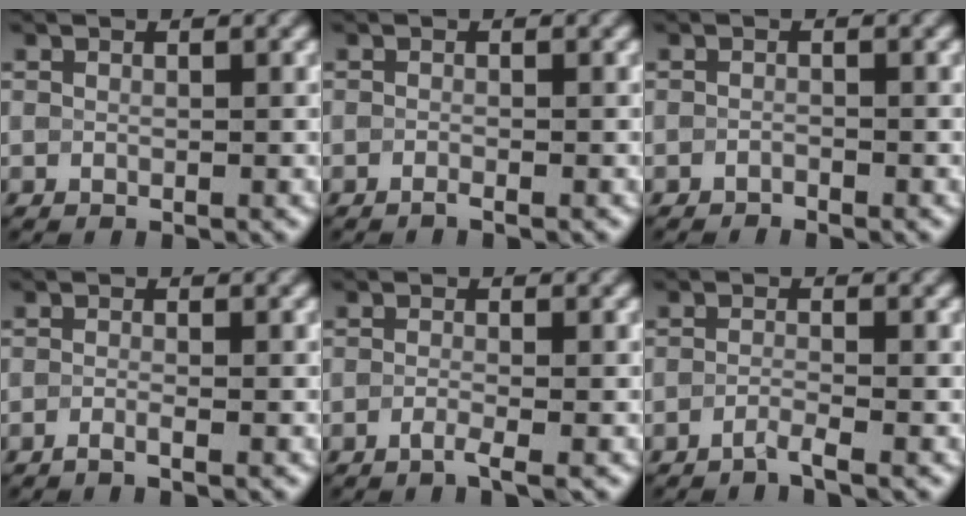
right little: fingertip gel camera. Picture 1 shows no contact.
{"total": 1.2, "force": [-1.2, -0.1, 0.0], "torque": [0.003, -0.006, -0.022]}
{"total": 1.7, "force": [-1.5, -0.3, -0.8], "torque": [0.010, -0.002, -0.023]}
{"total": 1.3, "force": [-1.3, -0.1, 0.1], "torque": [0.004, -0.006, -0.029]}
{"total": 1.7, "force": [-1.6, -0.1, 0.5], "torque": [-0.004, -0.003, -0.035]}
{"total": 1.7, "force": [-1.7, -0.3, 0.0], "torque": [0.001, -0.001, -0.038]}